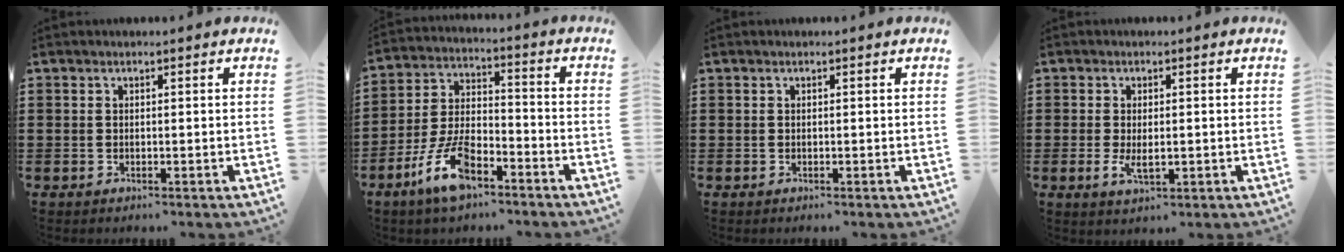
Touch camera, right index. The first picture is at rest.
{"total": 9.5, "force": [-5.7, 3.7, 6.6], "torque": [-0.158, 0.001, -0.111]}
{"total": 0.0}
{"total": 2.9, "force": [-0.3, 1.3, 2.6], "torque": [-0.048, 0.000, -0.004]}